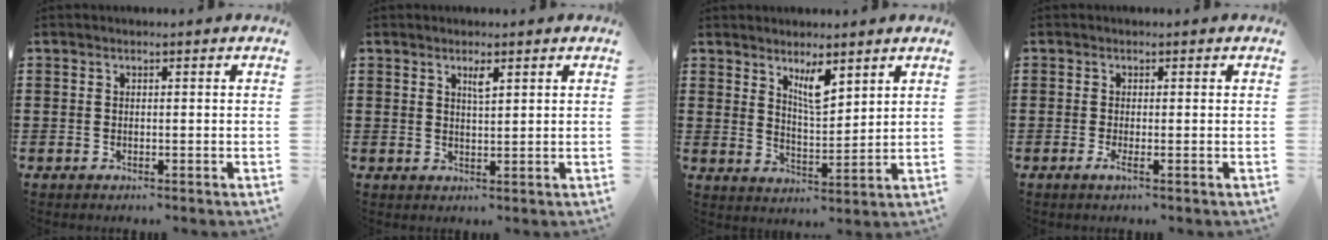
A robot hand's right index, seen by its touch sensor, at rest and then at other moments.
{"total": 2.0, "force": [1.2, 0.4, 1.6], "torque": [-0.024, -0.001, 0.017]}
{"total": 5.2, "force": [3.5, 1.5, 3.7], "torque": [-0.063, -0.008, 0.057]}
{"total": 1.5, "force": [-0.6, 0.1, 1.4], "torque": [-0.031, -0.007, -0.013]}